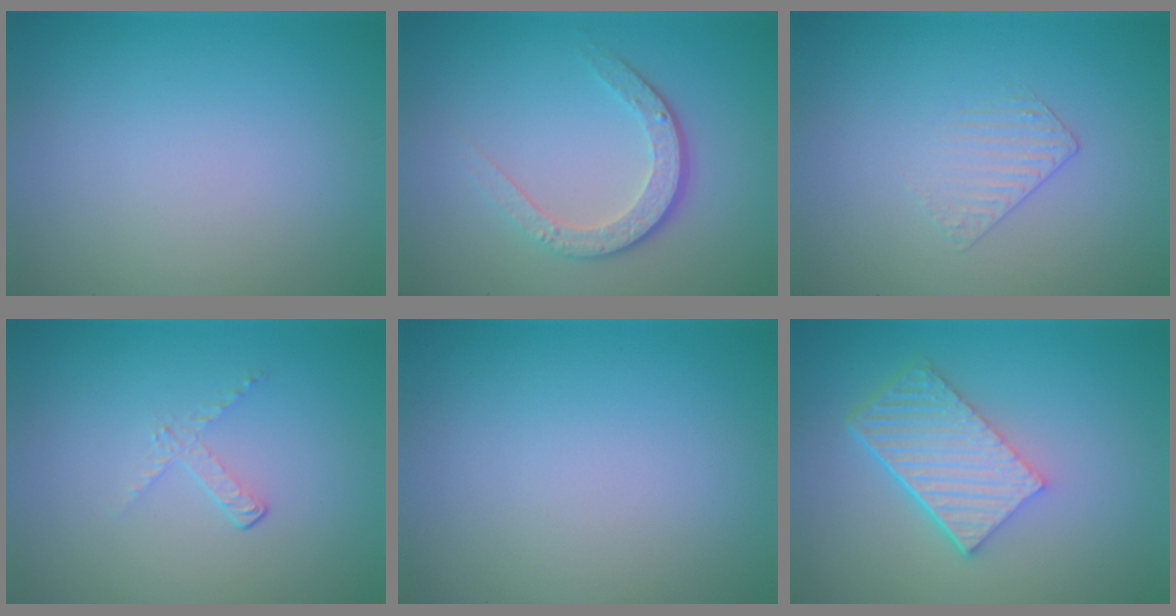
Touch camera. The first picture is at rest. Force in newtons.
{"total": 3.5, "press": 2.7, "slide": 2.3}
{"total": 1.0, "press": 0.3, "slide": 1.0}
{"total": 1.1, "press": 0.4, "slide": 1.1}
{"total": 0.0}
{"total": 5.7, "press": 3.9, "slide": 4.2}